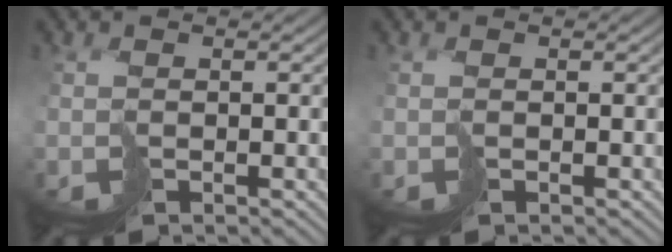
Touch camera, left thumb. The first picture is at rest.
{"total": 0.0}